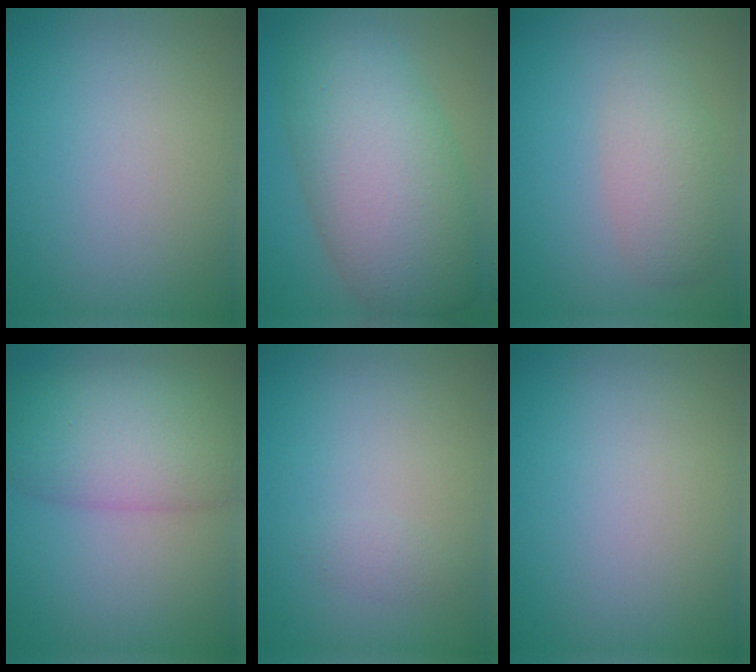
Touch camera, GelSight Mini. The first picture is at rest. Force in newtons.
{"total": 10.5, "press": 10.5, "slide": 0.2}
{"total": 2.9, "press": 2.9, "slide": 0.1}
{"total": 7.5, "press": 7.5, "slide": 0.4}
{"total": 0.8, "press": 0.8, "slide": 0.1}
{"total": 0.0}